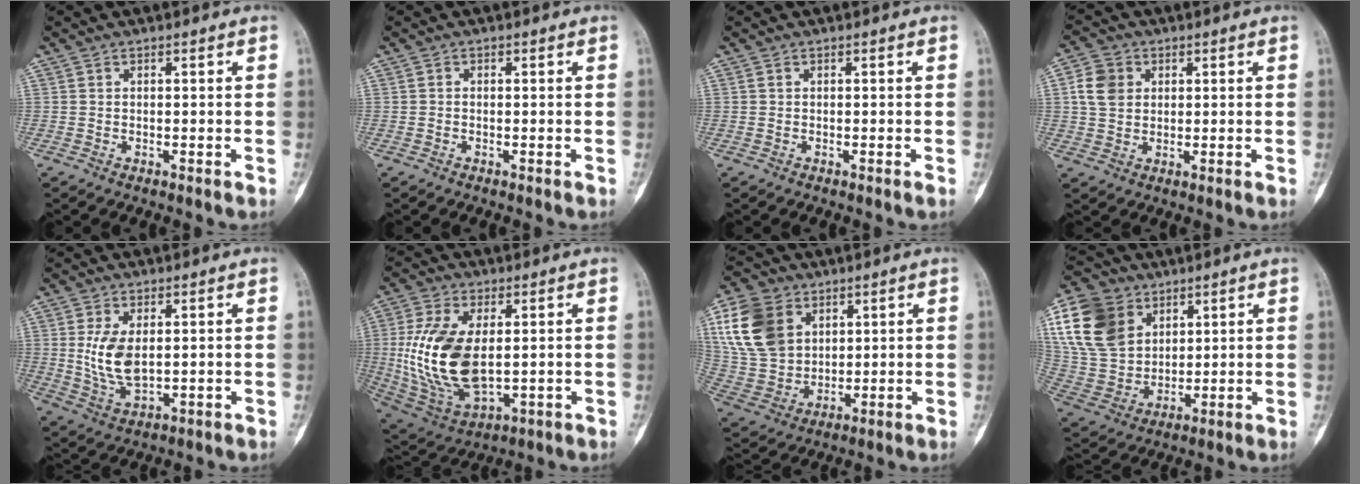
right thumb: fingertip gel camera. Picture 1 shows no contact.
{"total": 0.0}
{"total": 0.0}
{"total": 6.4, "force": [1.6, 5.2, 3.4], "torque": [-0.052, 0.002, 0.029]}
{"total": 8.1, "force": [1.2, 4.3, 6.8], "torque": [-0.129, -0.015, 0.034]}
{"total": 18.0, "force": [1.0, 9.7, 15.1], "torque": [-0.308, -0.014, 0.036]}
{"total": 16.6, "force": [6.1, 12.1, 9.5], "torque": [-0.182, -0.011, 0.128]}
{"total": 19.9, "force": [8.1, 14.5, 10.9], "torque": [-0.217, -0.009, 0.162]}